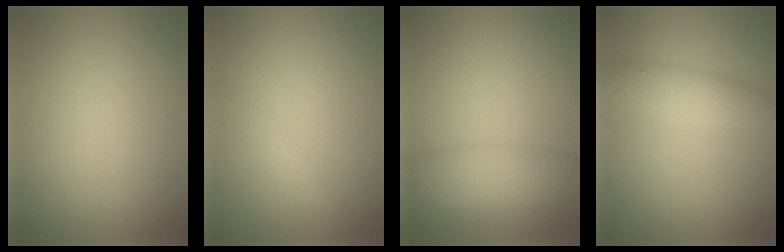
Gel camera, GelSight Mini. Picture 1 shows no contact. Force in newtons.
{"total": 1.2, "press": 1.2, "slide": 0.1}
{"total": 4.1, "press": 4.1, "slide": 0.1}
{"total": 2.8, "press": 2.8, "slide": 0.0}